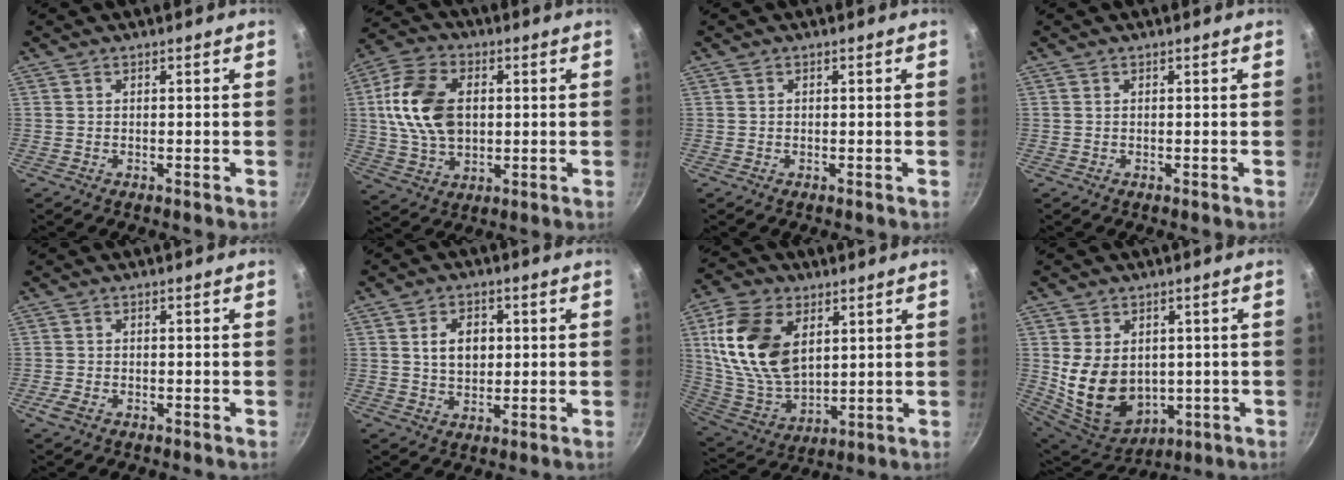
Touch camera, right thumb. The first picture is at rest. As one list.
[{"total": 15.2, "force": [1.8, 10.3, 11.1], "torque": [-0.193, 0.005, 0.030]}, {"total": 0.0}, {"total": 0.0}, {"total": 2.6, "force": [-1.3, 1.6, 1.6], "torque": [-0.037, 0.005, -0.026]}, {"total": 6.5, "force": [1.1, 4.7, 4.4], "torque": [-0.054, 0.000, 0.020]}, {"total": 19.3, "force": [5.7, 12.1, 14.0], "torque": [-0.249, -0.021, 0.121]}, {"total": 14.6, "force": [0.4, 11.1, 9.5], "torque": [-0.157, -0.023, 0.039]}]